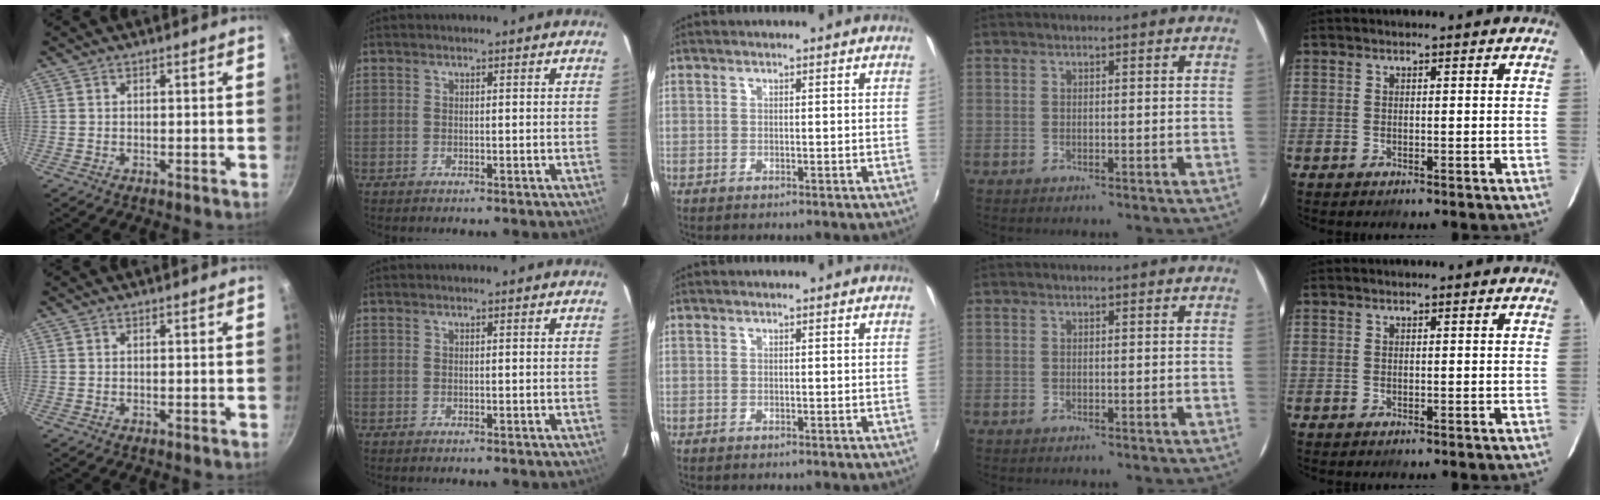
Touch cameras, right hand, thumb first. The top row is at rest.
{}